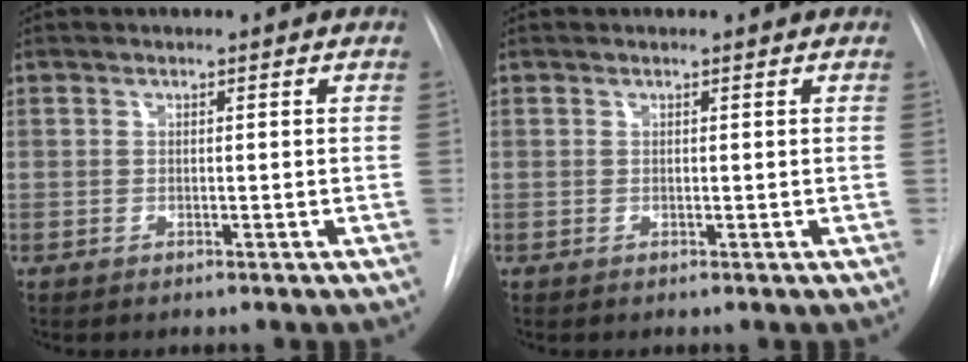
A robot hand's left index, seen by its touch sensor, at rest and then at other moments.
{"total": 0.0}